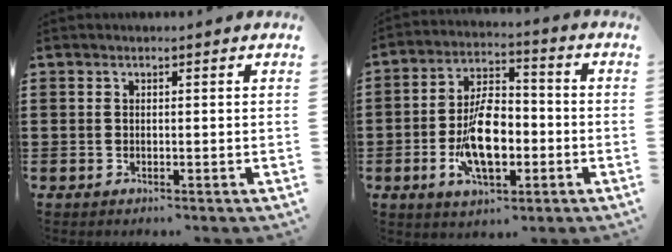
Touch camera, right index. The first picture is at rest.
{"total": 10.9, "force": [-2.6, 5.5, 9.1], "torque": [-0.182, 0.000, -0.049]}